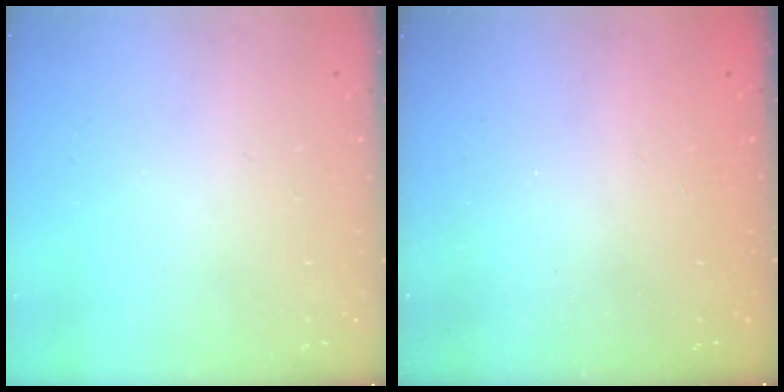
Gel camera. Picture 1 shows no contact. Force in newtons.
{"total": 2.4, "press": 2.3, "slide": 0.8}